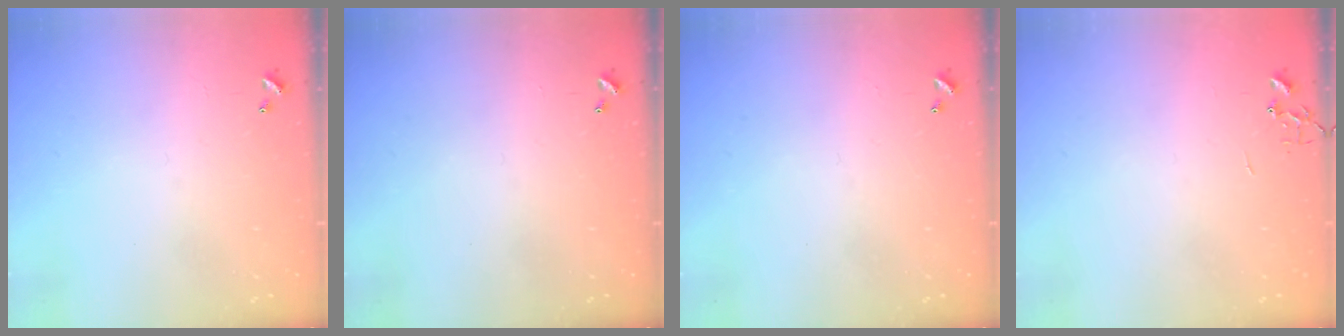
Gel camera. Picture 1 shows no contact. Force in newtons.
{"total": 0.0}
{"total": 0.0}
{"total": 0.0}